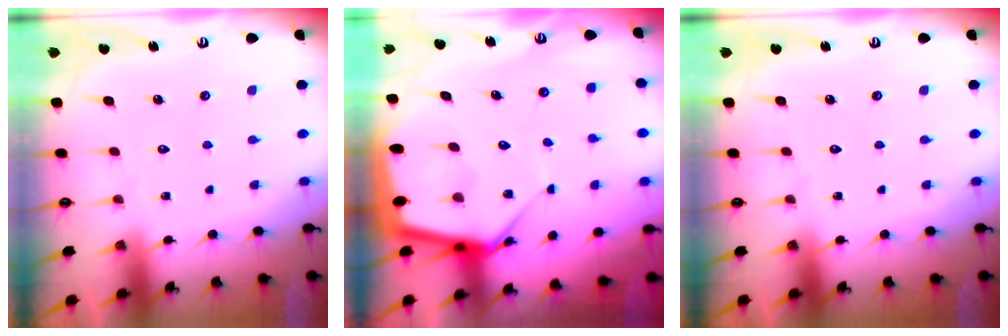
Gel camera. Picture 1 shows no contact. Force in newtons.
{"total": 10.5, "press": 10.4, "slide": 0.9}
{"total": 0.0}